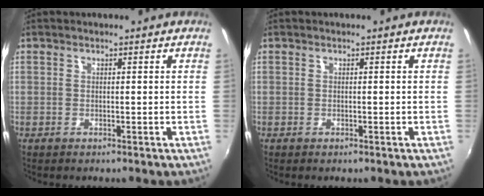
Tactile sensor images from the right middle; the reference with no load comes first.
{"total": 0.0}